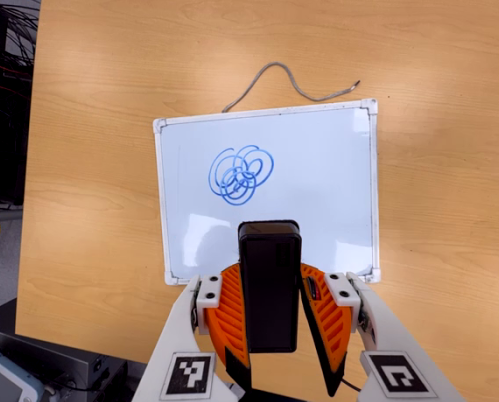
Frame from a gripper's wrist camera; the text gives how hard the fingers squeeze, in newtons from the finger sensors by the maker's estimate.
{"total": 5.8, "left": 5.3, "right": 6.4}